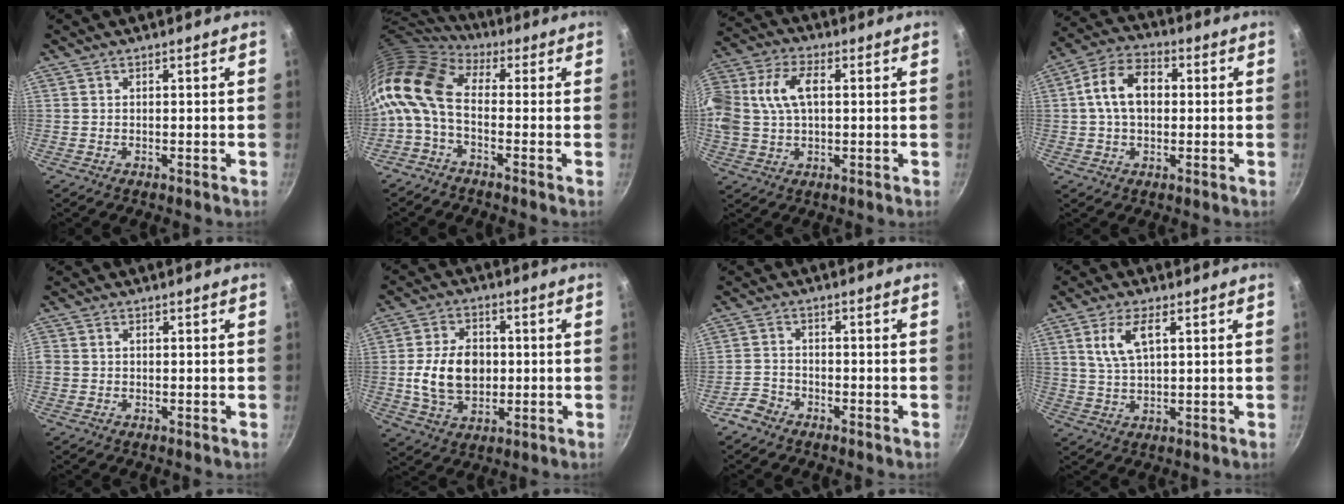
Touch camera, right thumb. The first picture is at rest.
{"total": 12.8, "force": [-1.1, 7.5, 10.3], "torque": [-0.209, 0.020, -0.042]}
{"total": 16.4, "force": [2.8, 10.8, 12.1], "torque": [-0.270, 0.037, 0.042]}
{"total": 11.0, "force": [1.2, 7.4, 8.0], "torque": [-0.122, 0.024, 0.007]}
{"total": 1.4, "force": [0.0, 1.3, 0.6], "torque": [-0.012, 0.005, -0.001]}
{"total": 12.1, "force": [-0.2, 8.6, 8.5], "torque": [-0.132, 0.006, -0.003]}
{"total": 3.5, "force": [-2.7, 2.1, 0.9], "torque": [-0.017, 0.030, -0.053]}
{"total": 7.4, "force": [2.7, 3.3, 6.1], "torque": [-0.117, 0.000, 0.056]}